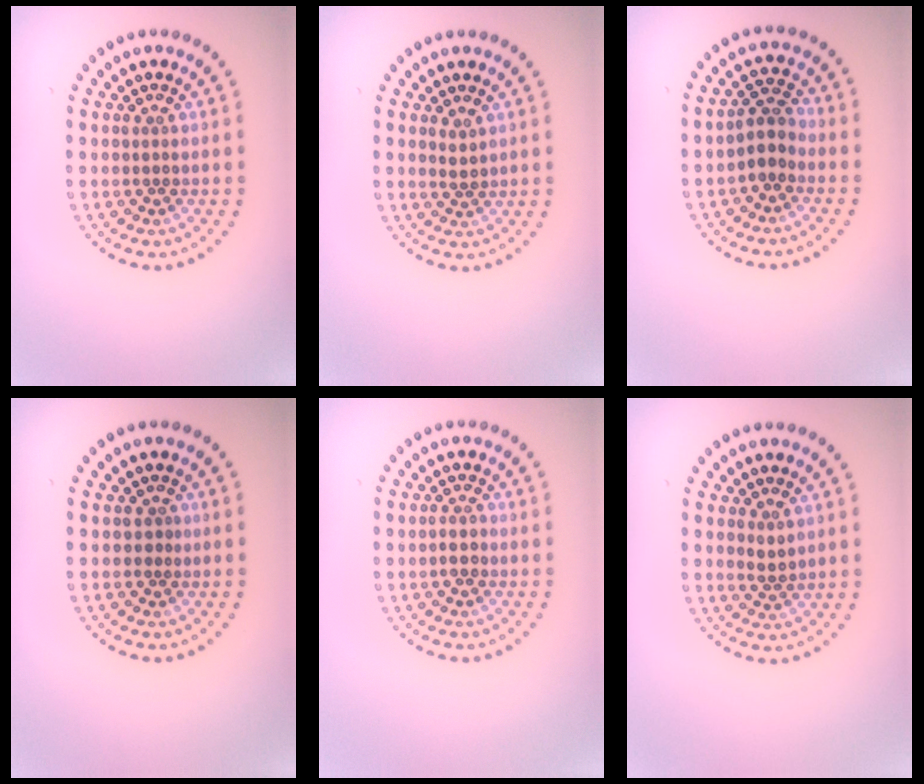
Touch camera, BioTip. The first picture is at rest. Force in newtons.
{"total": 1.0, "press": 0.9, "slide": 0.4}
{"total": 2.3, "press": 1.9, "slide": 1.3}
{"total": 0.6, "press": 0.3, "slide": 0.5}
{"total": 1.2, "press": 1.1, "slide": 0.6}
{"total": 1.0, "press": 0.9, "slide": 0.6}